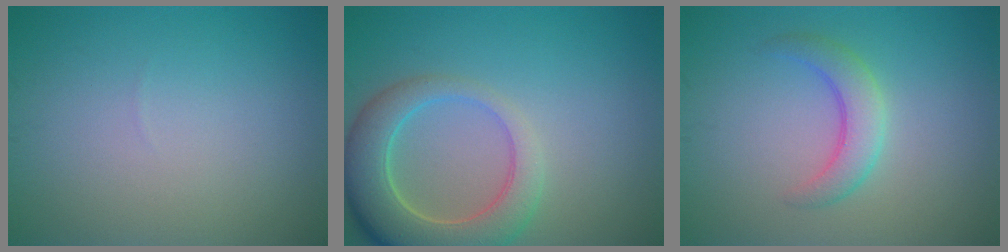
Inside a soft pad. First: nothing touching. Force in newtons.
{"total": 6.8, "press": 6.7, "slide": 0.9}
{"total": 3.0, "press": 3.0, "slide": 0.2}